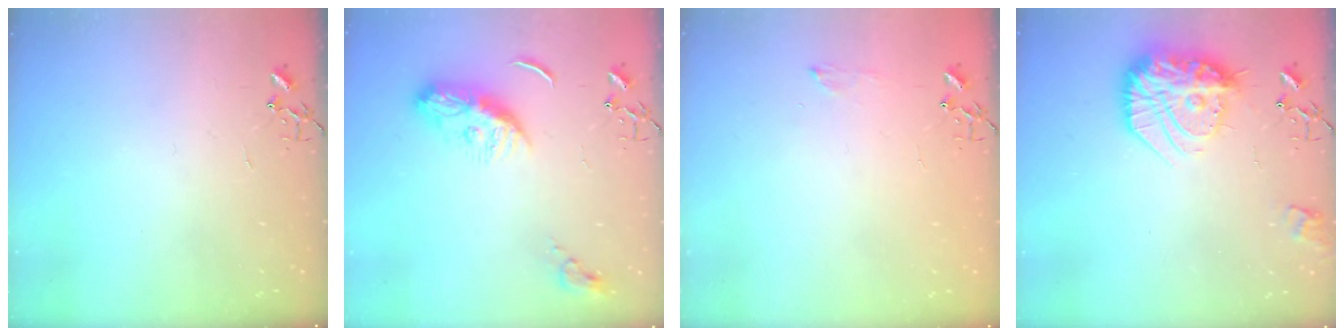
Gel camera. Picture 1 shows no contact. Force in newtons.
{"total": 10.3, "press": 10.3, "slide": 0.6}
{"total": 5.6, "press": 5.6, "slide": 0.7}
{"total": 20.0, "press": 20.0, "slide": 0.8}